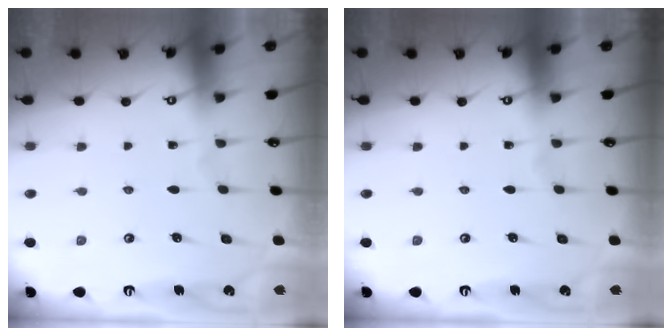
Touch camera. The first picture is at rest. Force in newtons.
{"total": 0.0}